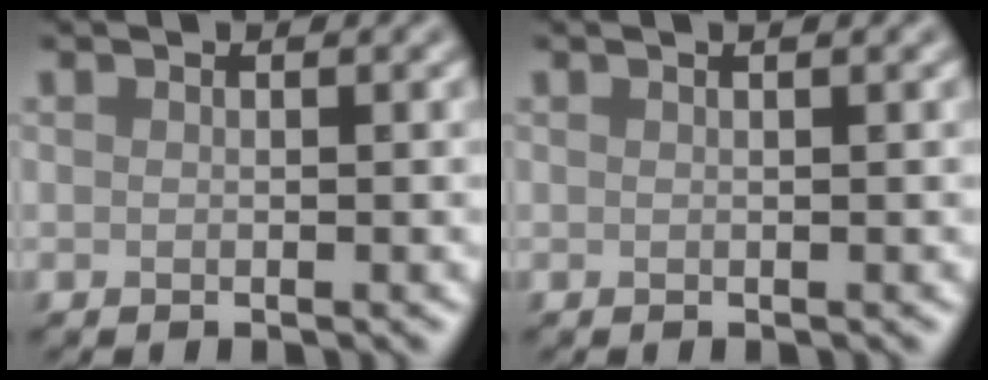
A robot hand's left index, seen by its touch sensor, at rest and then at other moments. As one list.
[{"total": 1.1, "force": [0.6, 0.4, 0.9], "torque": [-0.008, 0.003, 0.000]}]